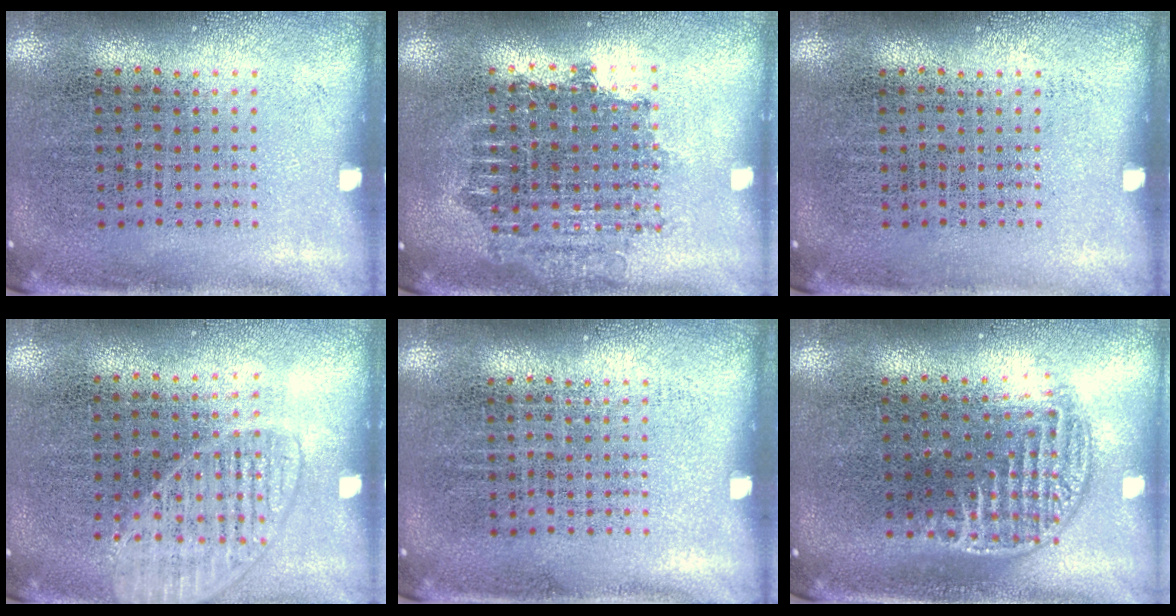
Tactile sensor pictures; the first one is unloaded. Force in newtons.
{"total": 1.7, "press": 1.4, "slide": 1.0}
{"total": 0.0}
{"total": 1.5, "press": 1.4, "slide": 0.5}
{"total": 0.0}
{"total": 1.2, "press": 1.0, "slide": 0.6}